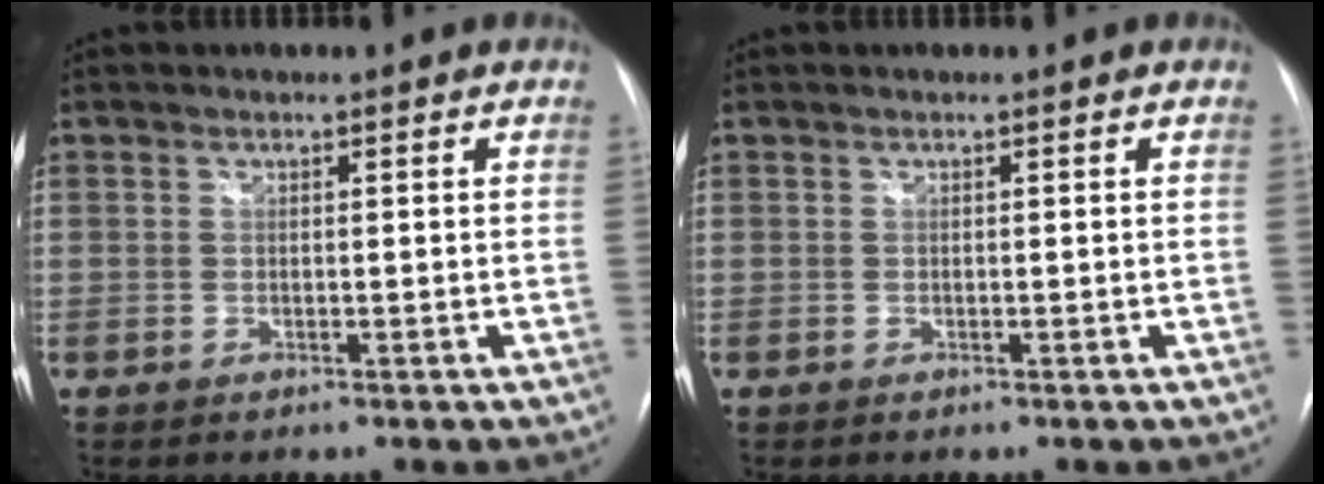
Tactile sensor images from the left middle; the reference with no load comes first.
{"total": 0.0}